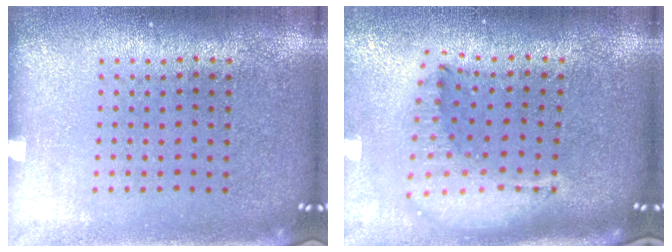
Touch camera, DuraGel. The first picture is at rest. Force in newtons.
{"total": 2.2, "press": 1.7, "slide": 1.4}